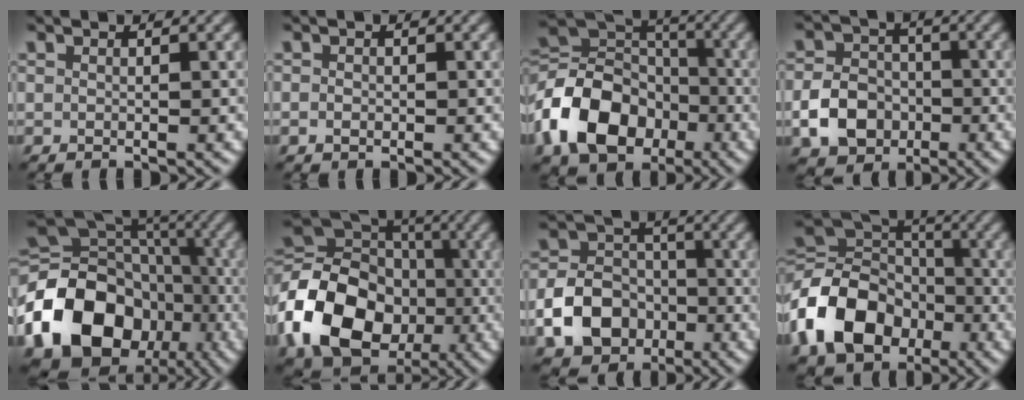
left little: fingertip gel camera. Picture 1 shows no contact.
{"total": 1.1, "force": [0.0, 0.9, 0.6], "torque": [-0.002, 0.005, -0.006]}
{"total": 12.6, "force": [-4.8, 9.0, 7.3], "torque": [-0.162, 0.000, -0.103]}
{"total": 5.9, "force": [-2.2, 4.6, 3.0], "torque": [-0.057, 0.001, -0.046]}
{"total": 21.7, "force": [-9.0, 16.7, 10.5], "torque": [-0.205, -0.031, -0.158]}
{"total": 15.6, "force": [-4.4, 12.0, 9.0], "torque": [-0.210, 0.001, -0.097]}
{"total": 7.6, "force": [-3.1, 5.8, 3.9], "torque": [-0.063, 0.000, -0.064]}
{"total": 12.7, "force": [-4.8, 9.3, 7.3], "torque": [-0.165, -0.003, -0.103]}